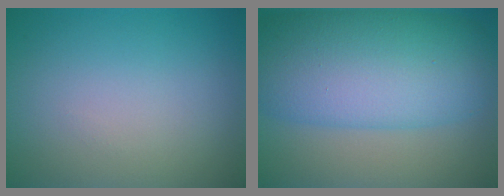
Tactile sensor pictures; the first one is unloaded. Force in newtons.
{"total": 12.0, "press": 12.0, "slide": 0.2}